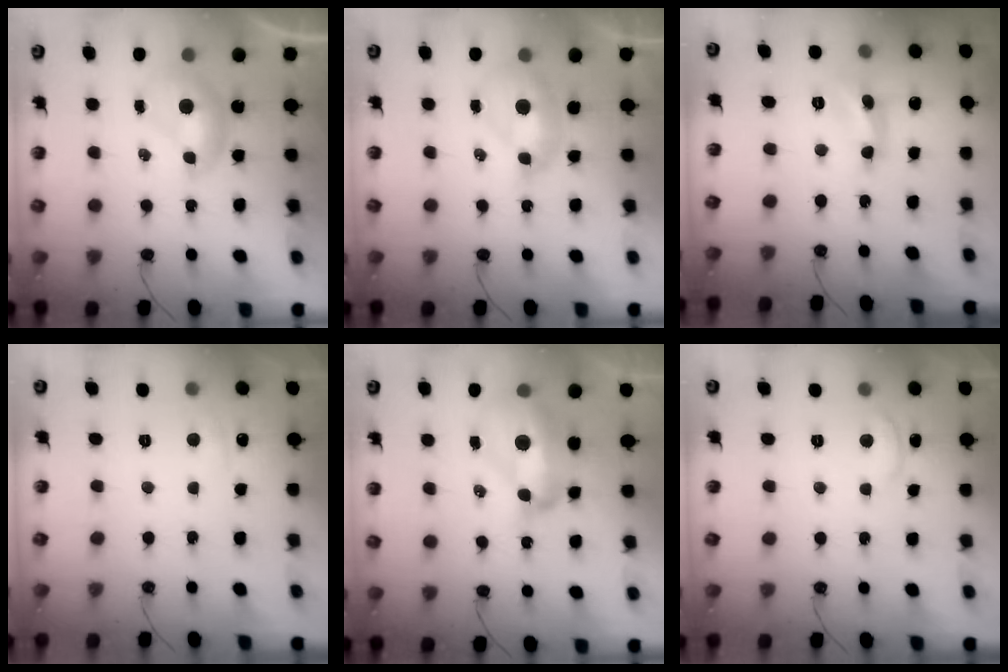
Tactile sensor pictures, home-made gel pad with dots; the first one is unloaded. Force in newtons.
{"total": 2.0, "press": 1.9, "slide": 0.7}
{"total": 5.7, "press": 5.7, "slide": 0.3}
{"total": 0.9, "press": 0.7, "slide": 0.5}
{"total": 9.5, "press": 9.4, "slide": 1.3}
{"total": 1.4, "press": 1.3, "slide": 0.5}